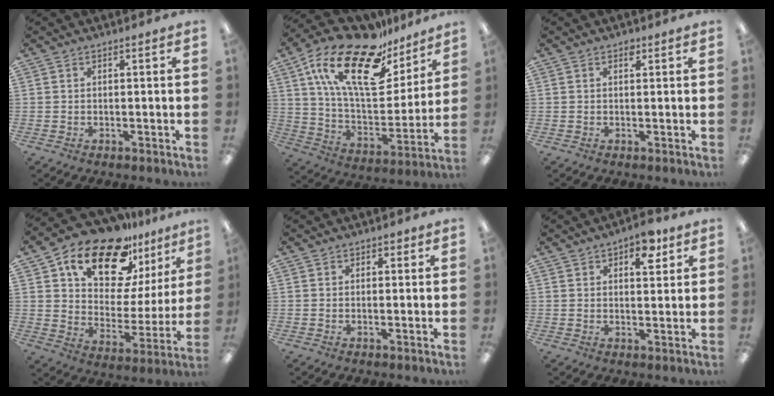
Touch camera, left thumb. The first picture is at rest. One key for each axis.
{"total": 24.4, "fx": 15.2, "fy": 10.2, "fz": 16.1, "tx": -0.285, "ty": -0.081, "tz": 0.262}
{"total": 1.2, "fx": 0.7, "fy": 0.8, "fz": 0.6, "tx": -0.005, "ty": -0.001, "tz": 0.011}
{"total": 21.1, "fx": 15.0, "fy": 10.3, "fz": 10.7, "tx": -0.174, "ty": -0.099, "tz": 0.260}
{"total": 1.2, "fx": 0.6, "fy": 1.1, "fz": 0.2, "tx": 0.005, "ty": 0.000, "tz": 0.008}
{"total": 6.9, "fx": 4.0, "fy": 3.7, "fz": 4.3, "tx": -0.044, "ty": -0.015, "tz": 0.064}